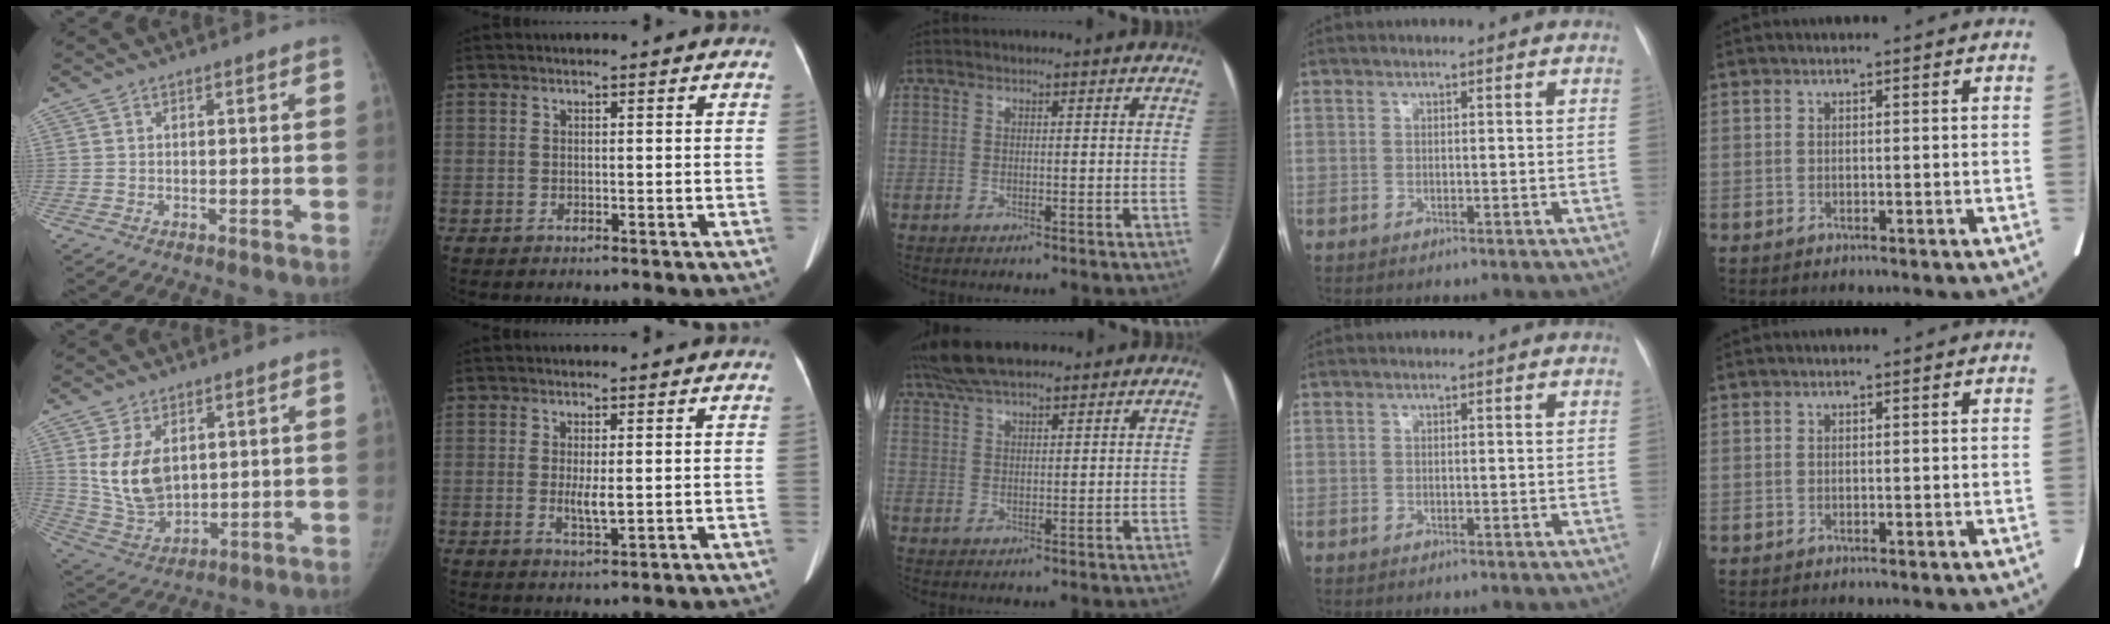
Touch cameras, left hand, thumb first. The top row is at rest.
{"thumb": {"total": 11.1, "force": [2.9, 7.2, 7.9], "torque": [-0.127, -0.019, 0.076]}, "index": {"total": 2.8, "force": [-0.1, 0.5, 2.8], "torque": [-0.055, -0.007, 0.002]}, "middle": {"total": 11.0, "force": [9.0, 2.8, 5.6], "torque": [-0.101, 0.044, 0.158]}}